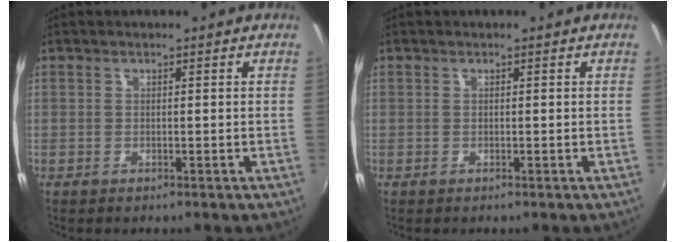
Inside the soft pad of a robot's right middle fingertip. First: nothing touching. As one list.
[{"total": 0.0}]